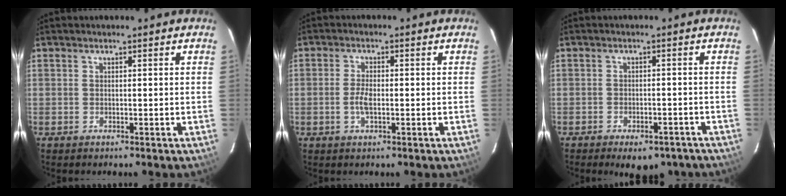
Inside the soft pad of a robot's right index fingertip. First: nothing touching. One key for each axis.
{"total": 3.2, "fx": -0.8, "fy": 1.3, "fz": 2.8, "tx": -0.061, "ty": 0.001, "tz": -0.015}
{"total": 9.4, "fx": -7.1, "fy": 4.2, "fz": 4.5, "tx": -0.085, "ty": -0.001, "tz": -0.080}